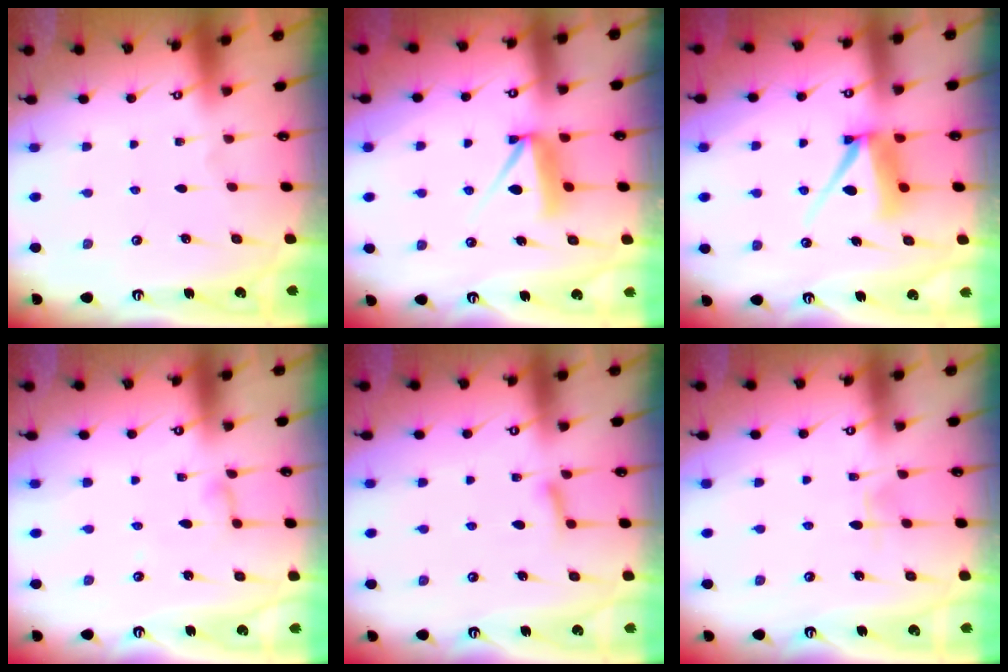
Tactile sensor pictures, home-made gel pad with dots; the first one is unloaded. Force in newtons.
{"total": 9.2, "press": 9.2, "slide": 0.9}
{"total": 8.8, "press": 8.7, "slide": 0.9}
{"total": 3.4, "press": 3.3, "slide": 0.3}
{"total": 8.4, "press": 8.4, "slide": 0.8}
{"total": 5.7, "press": 5.7, "slide": 0.7}